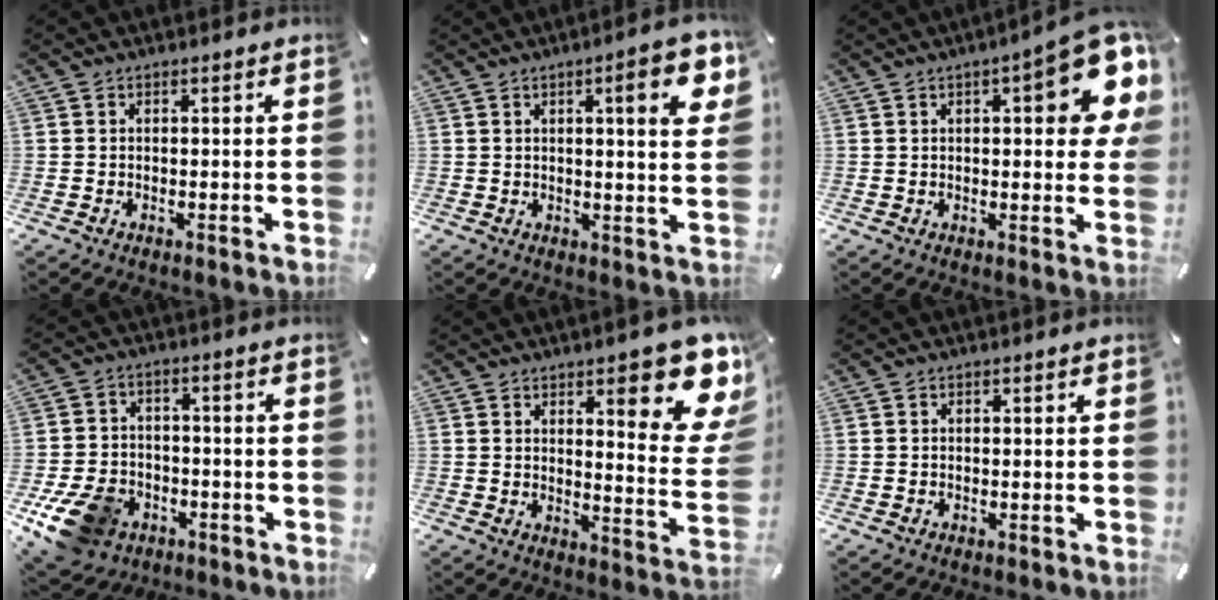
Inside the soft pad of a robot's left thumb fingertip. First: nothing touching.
{"total": 10.5, "force": [3.9, 2.0, 9.6], "torque": [-0.125, -0.016, 0.052]}
{"total": 14.5, "force": [5.7, 5.1, 12.4], "torque": [-0.148, -0.030, 0.088]}
{"total": 12.5, "force": [-6.2, 8.9, 6.3], "torque": [-0.129, 0.039, -0.109]}
{"total": 17.1, "force": [9.5, 4.9, 13.4], "torque": [-0.169, -0.069, 0.148]}
{"total": 0.0}